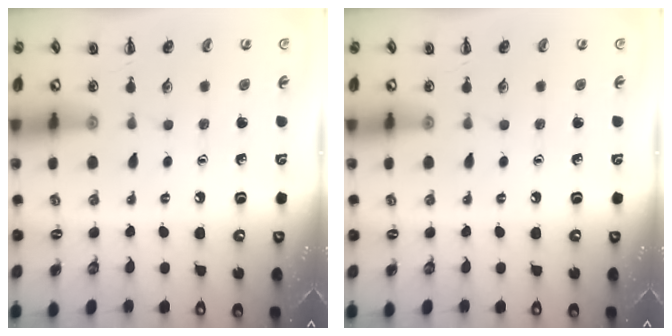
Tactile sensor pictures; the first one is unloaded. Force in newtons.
{"total": 0.0}